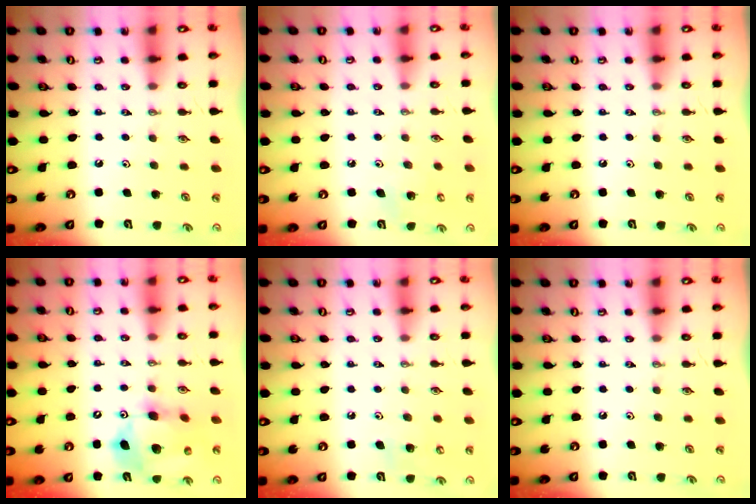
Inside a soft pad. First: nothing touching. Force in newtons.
{"total": 5.0, "press": 5.0, "slide": 0.3}
{"total": 0.0}
{"total": 13.6, "press": 13.4, "slide": 2.3}
{"total": 7.0, "press": 6.9, "slide": 1.0}
{"total": 0.0}